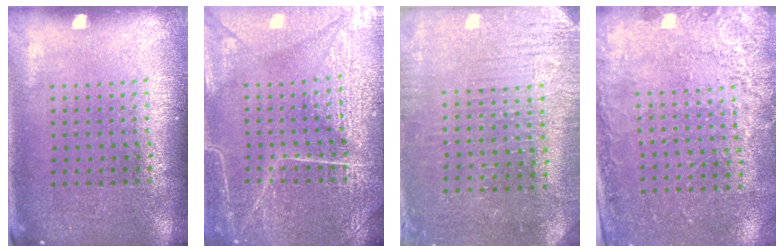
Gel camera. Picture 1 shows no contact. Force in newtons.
{"total": 4.2, "press": 4.2, "slide": 0.3}
{"total": 3.0, "press": 2.9, "slide": 0.7}
{"total": 2.6, "press": 2.4, "slide": 1.1}